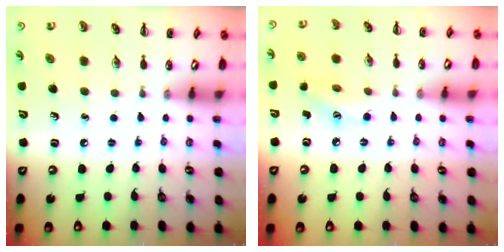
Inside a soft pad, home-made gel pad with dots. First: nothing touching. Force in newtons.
{"total": 6.2, "press": 5.9, "slide": 1.6}